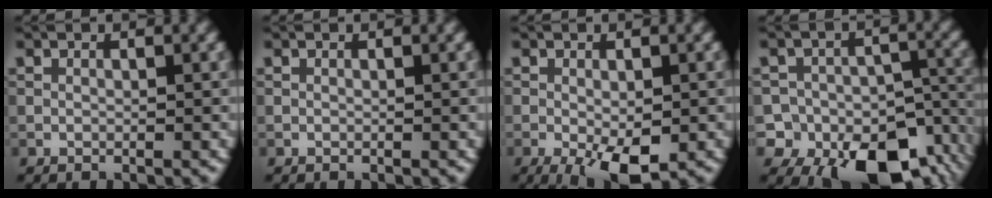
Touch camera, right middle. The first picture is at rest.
{"total": 0.0}
{"total": 4.9, "force": [-1.9, 1.9, 4.1], "torque": [-0.069, -0.012, -0.028]}
{"total": 14.5, "force": [-8.3, 9.5, 7.1], "torque": [-0.100, -0.028, -0.103]}